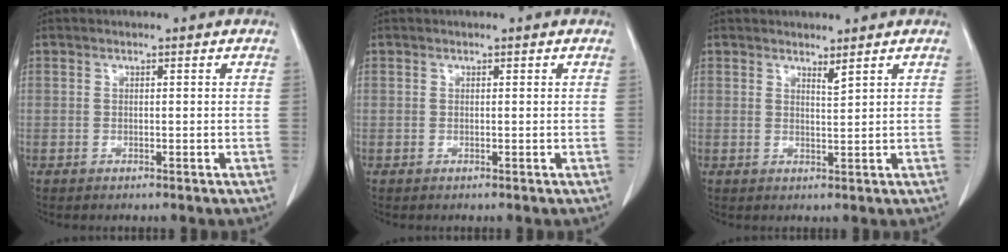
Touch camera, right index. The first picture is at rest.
{"total": 0.0}
{"total": 1.3, "force": [1.0, -0.3, 0.6], "torque": [-0.014, -0.011, 0.020]}